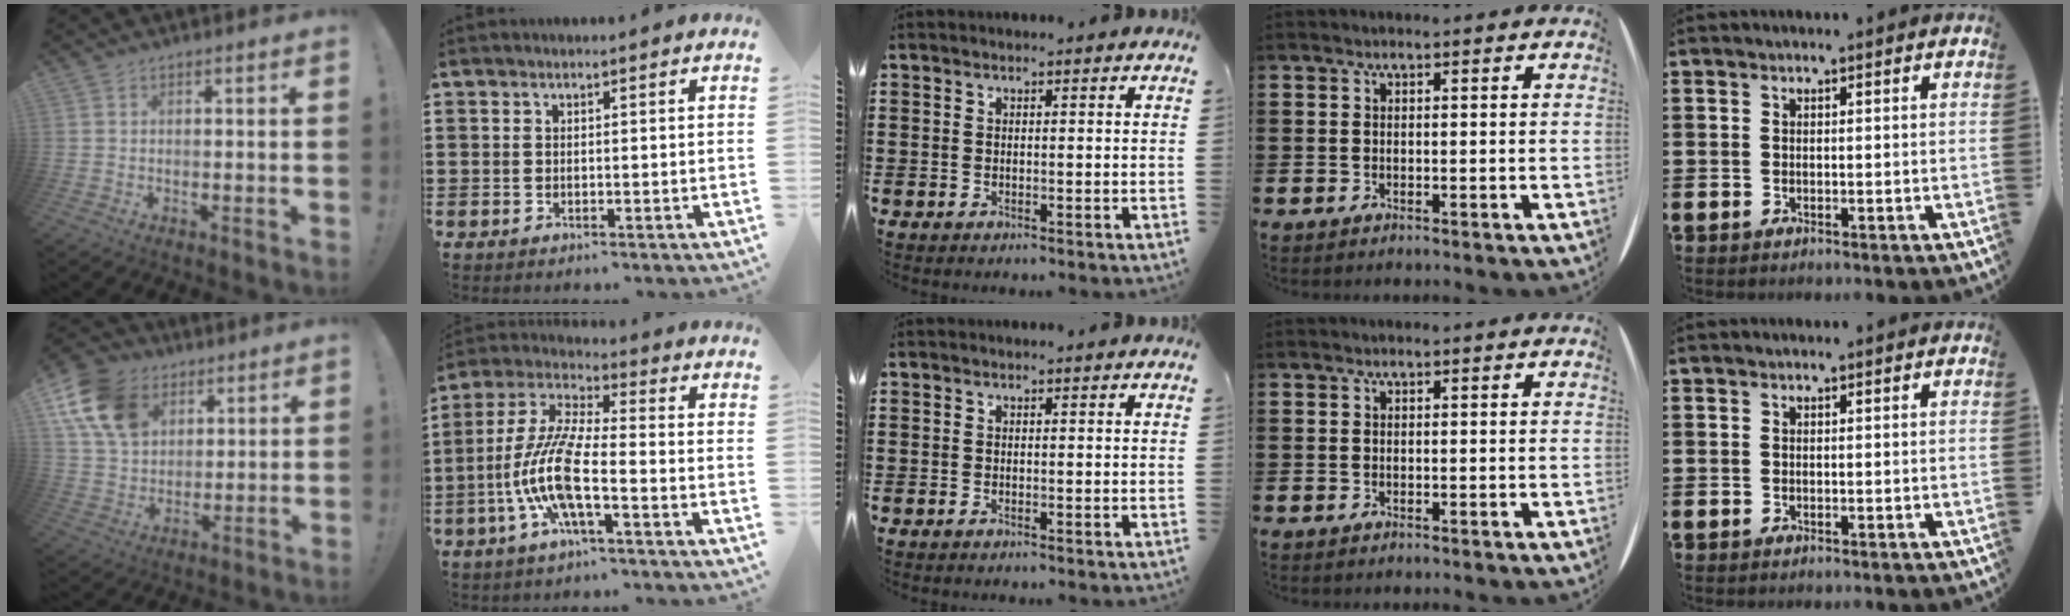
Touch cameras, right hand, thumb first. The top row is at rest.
{"thumb": {"total": 16.6, "force": [7.4, 12.2, 8.5], "torque": [-0.142, -0.028, 0.145]}, "index": {"total": 10.6, "force": [-4.1, 2.3, 9.5], "torque": [-0.229, -0.015, -0.087]}}